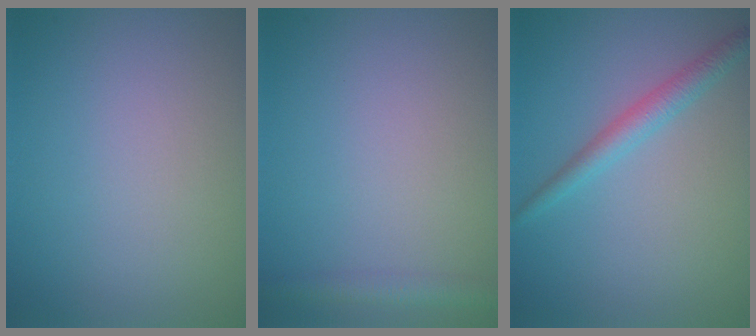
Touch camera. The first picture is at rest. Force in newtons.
{"total": 2.1, "press": 2.1, "slide": 0.1}
{"total": 2.2, "press": 2.2, "slide": 0.1}